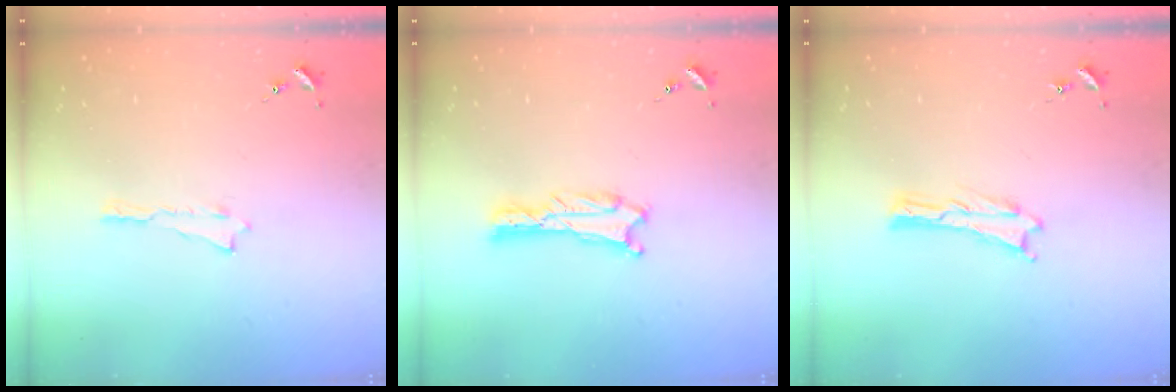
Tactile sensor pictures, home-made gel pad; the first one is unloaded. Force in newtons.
{"total": 0.7, "press": 0.7, "slide": 0.1}
{"total": 0.0}